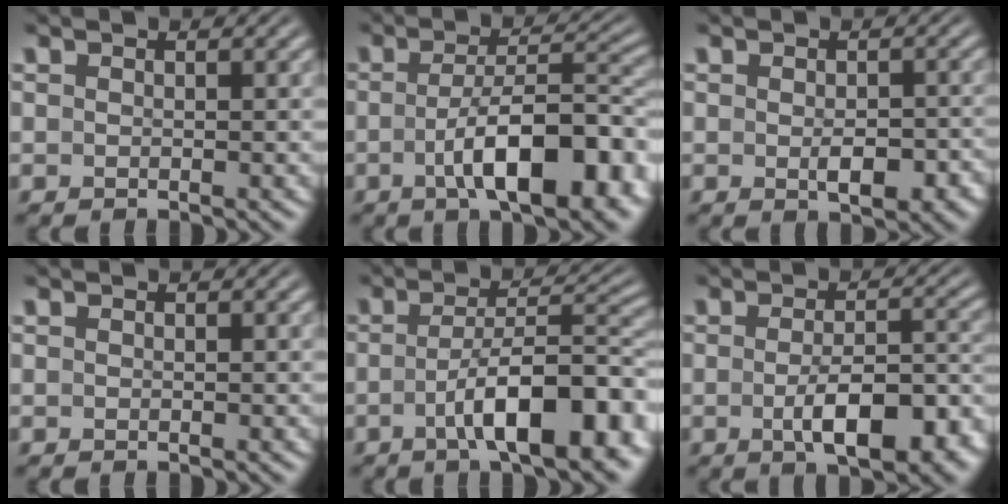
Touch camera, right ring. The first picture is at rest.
{"total": 8.6, "force": [-3.1, 3.0, 7.5], "torque": [-0.098, -0.014, -0.039]}
{"total": 2.8, "force": [-1.1, 1.2, 2.2], "torque": [-0.029, -0.013, -0.011]}
{"total": 0.0}
{"total": 7.9, "force": [-3.2, 2.2, 6.9], "torque": [-0.092, -0.010, -0.040]}
{"total": 6.7, "force": [-3.1, 2.3, 5.4], "torque": [-0.071, -0.018, -0.039]}